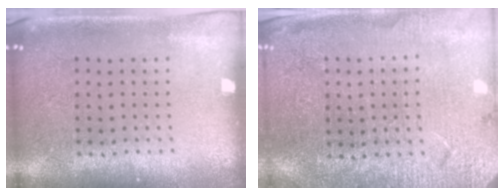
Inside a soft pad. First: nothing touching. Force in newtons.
{"total": 2.9, "press": 2.9, "slide": 0.3}